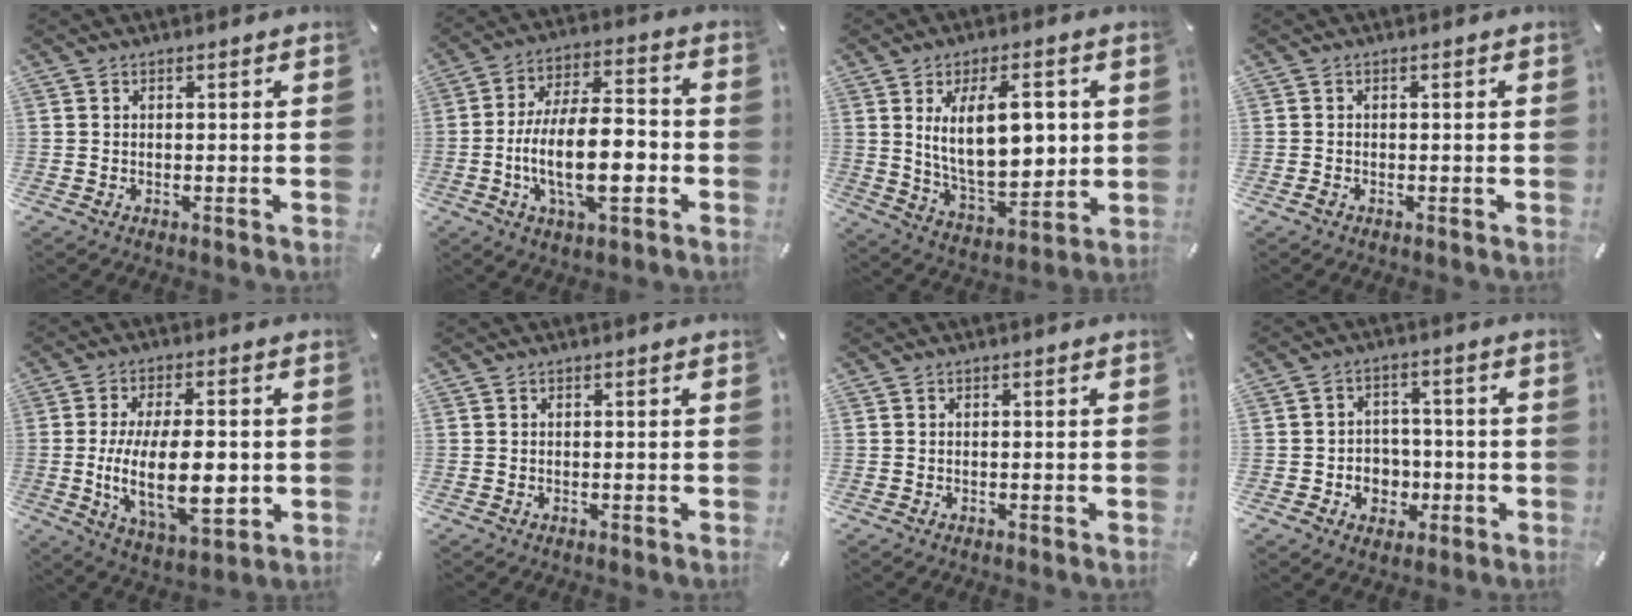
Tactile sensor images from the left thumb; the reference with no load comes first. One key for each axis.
{"total": 17.0, "fx": -4.1, "fy": 7.6, "fz": 14.7, "tx": -0.271, "ty": 0.003, "tz": -0.075}
{"total": 16.9, "fx": 3.9, "fy": 8.9, "fz": 13.8, "tx": -0.229, "ty": -0.013, "tz": 0.061}
{"total": 0.6, "fx": -0.4, "fy": 0.3, "fz": 0.3, "tx": -0.006, "ty": -0.001, "tz": -0.007}
{"total": 18.8, "fx": -1.1, "fy": 9.1, "fz": 16.4, "tx": -0.280, "ty": -0.019, "tz": -0.016}
{"total": 0.0}
{"total": 0.0}
{"total": 6.4, "fx": -1.5, "fy": 5.9, "fz": 1.9, "tx": -0.024, "ty": 0.009, "tz": -0.024}